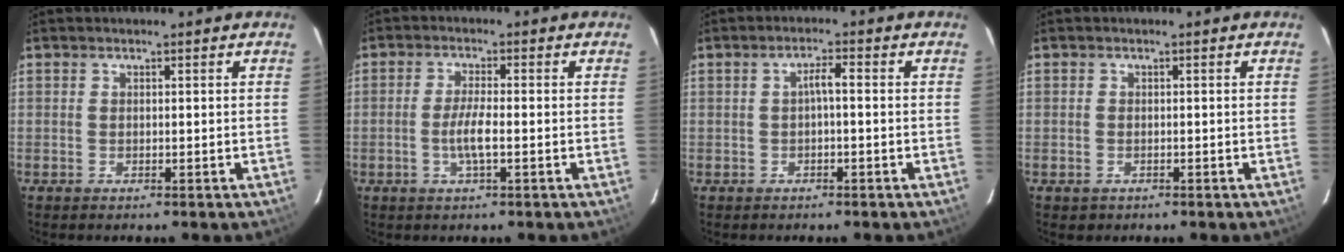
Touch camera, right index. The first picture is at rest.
{"total": 4.1, "force": [-1.2, 0.3, 3.9], "torque": [-0.075, -0.001, -0.024]}
{"total": 2.2, "force": [-0.4, 0.4, 2.1], "torque": [-0.041, 0.008, -0.005]}
{"total": 1.3, "force": [-0.6, 1.2, 0.3], "torque": [-0.004, 0.000, -0.007]}